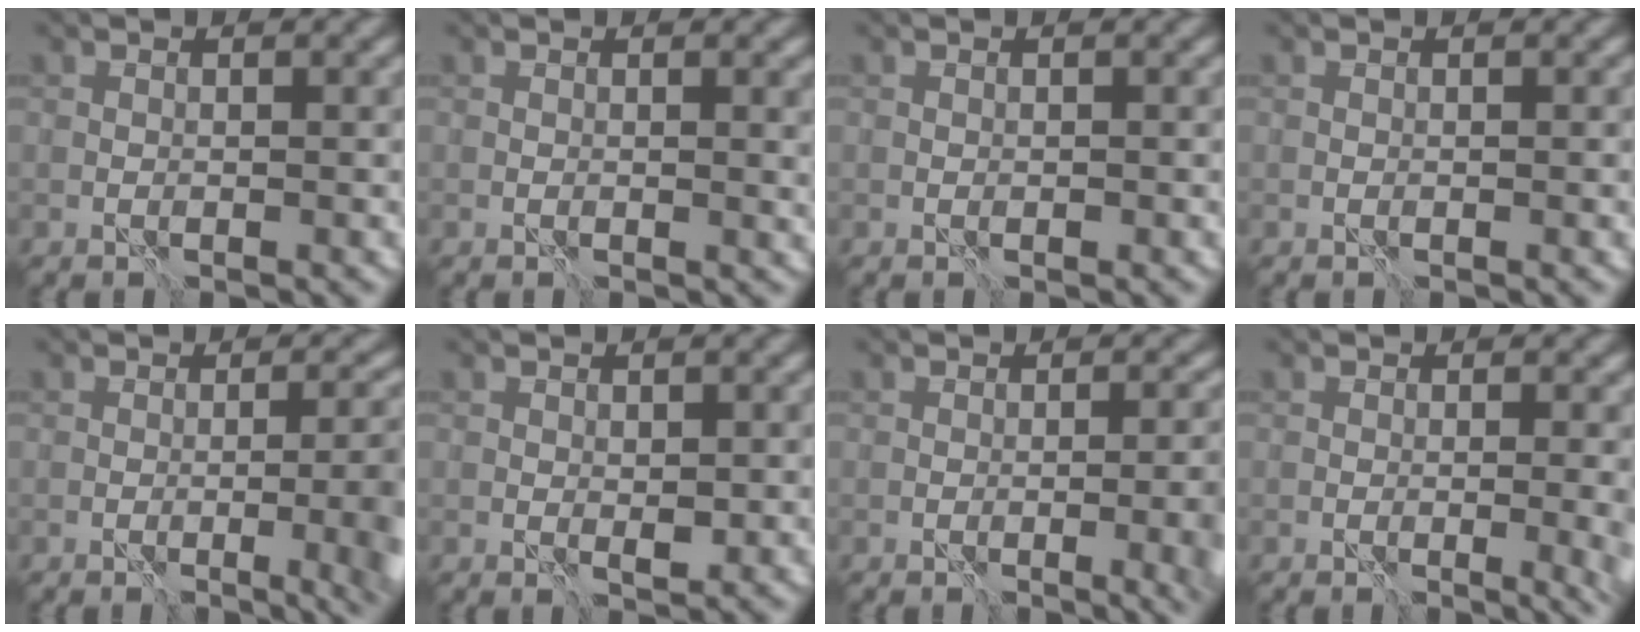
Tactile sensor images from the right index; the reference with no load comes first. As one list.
[{"total": 1.0, "force": [0.3, 0.2, 1.0], "torque": [-0.011, -0.002, 0.002]}, {"total": 0.0}, {"total": 0.0}, {"total": 9.4, "force": [-1.8, 4.1, 8.3], "torque": [-0.065, -0.003, -0.012]}, {"total": 1.0, "force": [0.0, 0.5, 0.9], "torque": [-0.013, -0.003, 0.001]}, {"total": 5.9, "force": [-1.3, 2.1, 5.3], "torque": [-0.052, -0.005, -0.009]}, {"total": 4.0, "force": [-0.4, 1.5, 3.7], "torque": [-0.033, -0.003, -0.004]}]